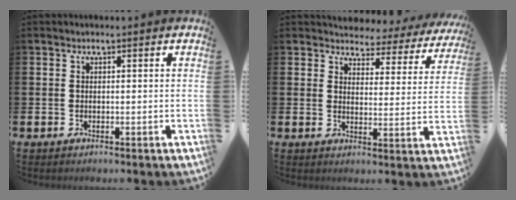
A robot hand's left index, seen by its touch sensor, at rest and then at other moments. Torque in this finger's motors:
{"motor_torque": [0.43, -0.38, 0.20, 0.01]}